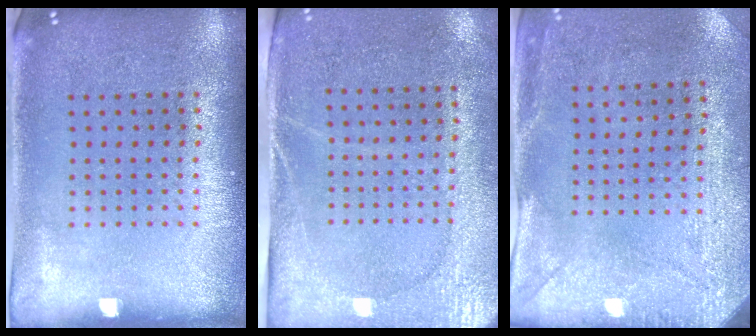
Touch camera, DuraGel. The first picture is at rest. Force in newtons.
{"total": 2.7, "press": 2.3, "slide": 1.4}
{"total": 3.0, "press": 2.3, "slide": 1.9}